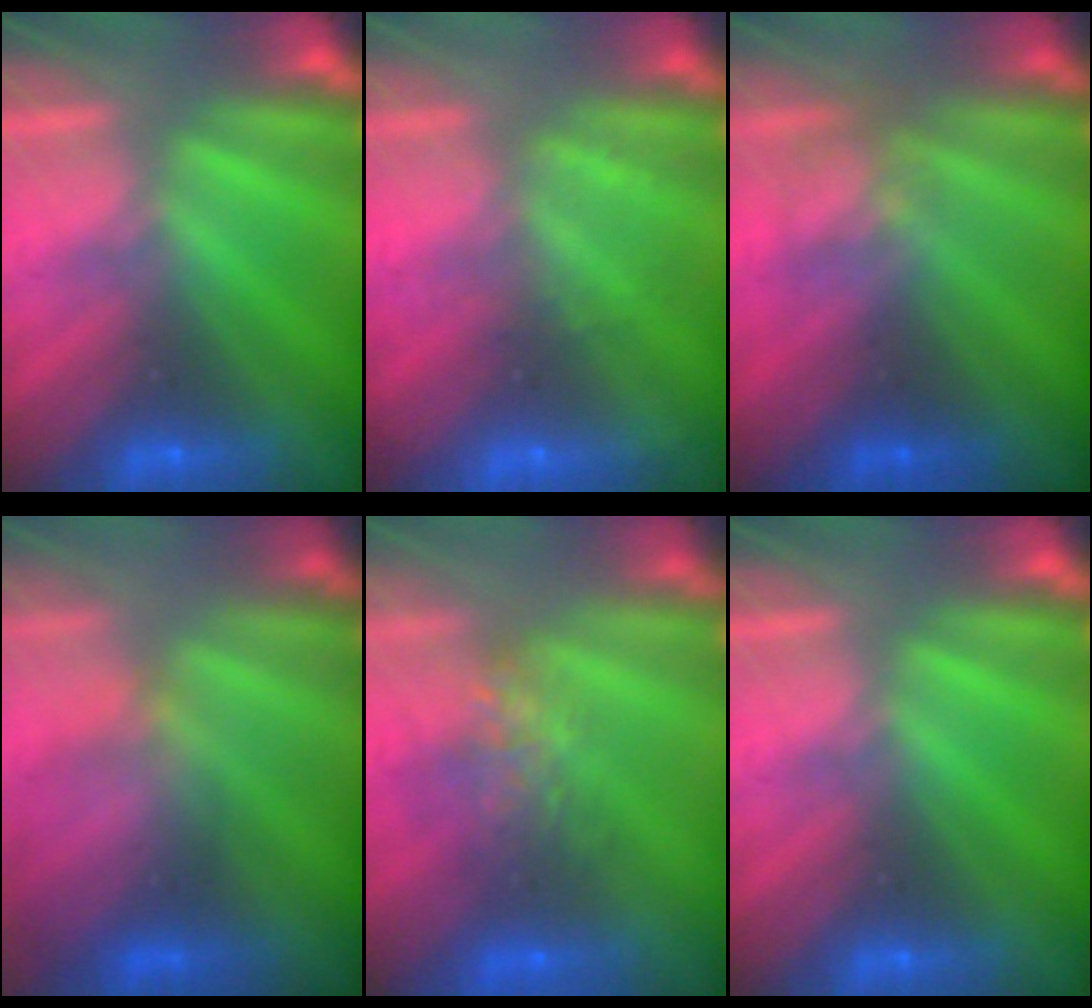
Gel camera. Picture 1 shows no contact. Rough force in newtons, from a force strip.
{"total": 2.2}
{"total": 2.4}
{"total": 4.0}
{"total": 7.6}
{"total": 0.0}